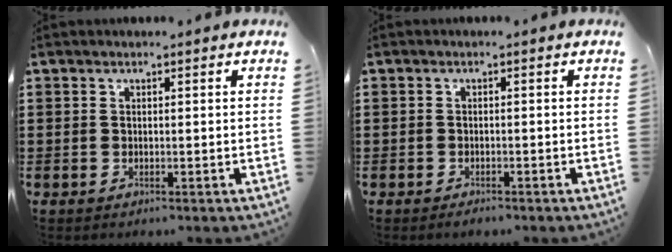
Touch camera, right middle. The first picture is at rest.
{"total": 1.2, "force": [-1.1, 0.4, 0.0], "torque": [-0.004, 0.000, -0.024]}